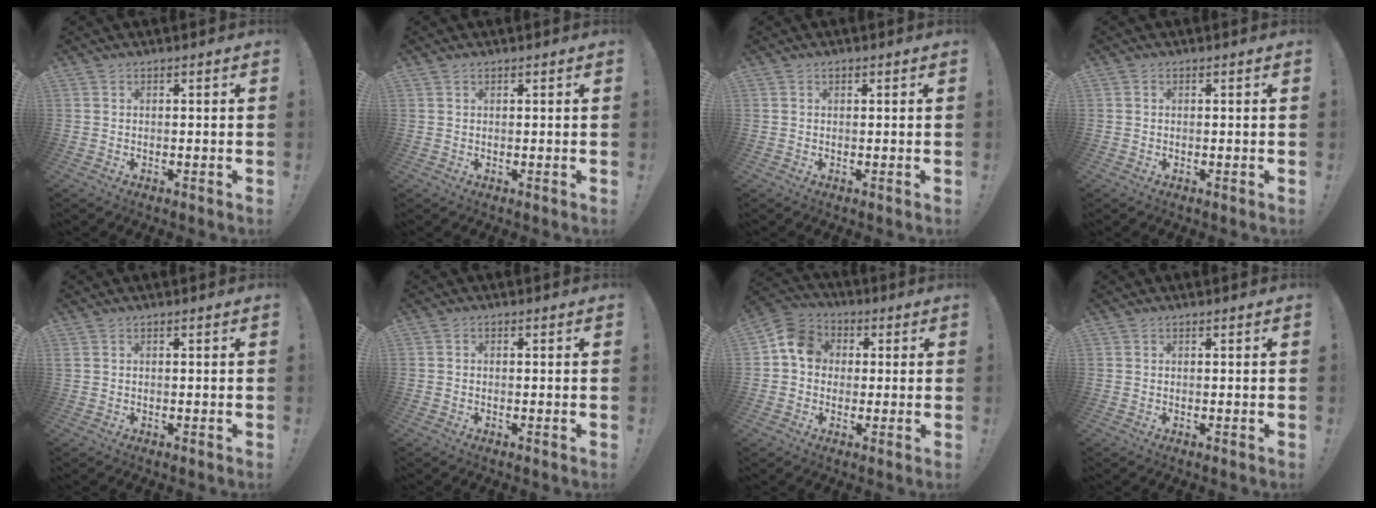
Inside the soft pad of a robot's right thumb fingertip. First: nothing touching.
{"total": 0.5, "force": [0.4, 0.3, 0.2], "torque": [-0.001, -0.001, 0.008]}
{"total": 0.8, "force": [0.5, 0.5, 0.3], "torque": [-0.004, 0.001, 0.008]}
{"total": 0.0}
{"total": 0.5, "force": [0.4, 0.2, 0.3], "torque": [-0.006, 0.001, 0.008]}
{"total": 0.6, "force": [-0.3, 0.4, 0.2], "torque": [-0.002, 0.001, -0.005]}
{"total": 10.4, "force": [1.5, 8.9, 5.1], "torque": [-0.064, 0.014, 0.034]}
{"total": 0.0}